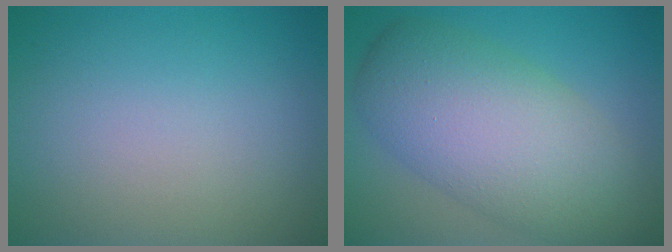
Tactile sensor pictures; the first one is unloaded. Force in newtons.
{"total": 9.3, "press": 9.3, "slide": 0.6}